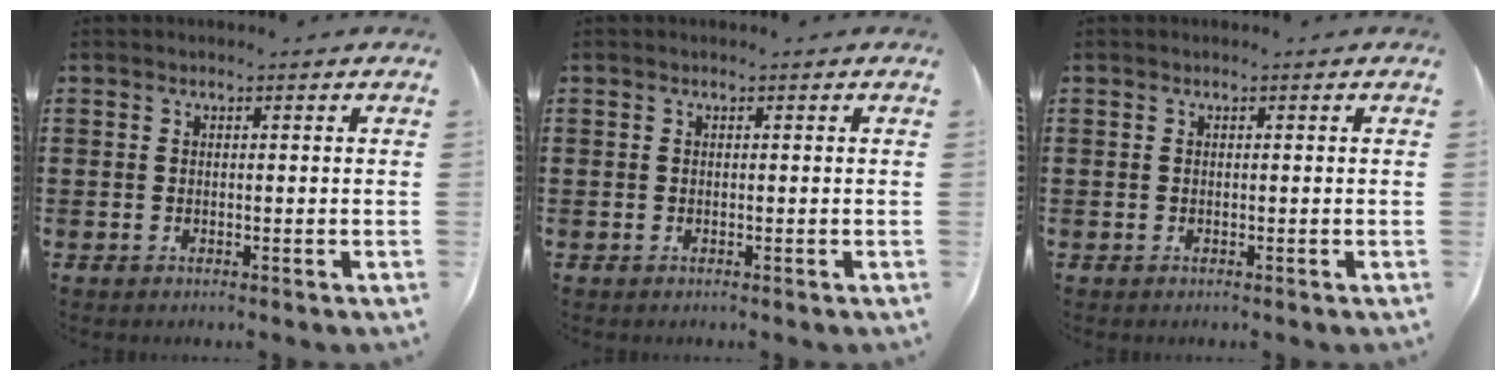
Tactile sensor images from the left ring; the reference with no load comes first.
{"total": 0.0}
{"total": 0.0}